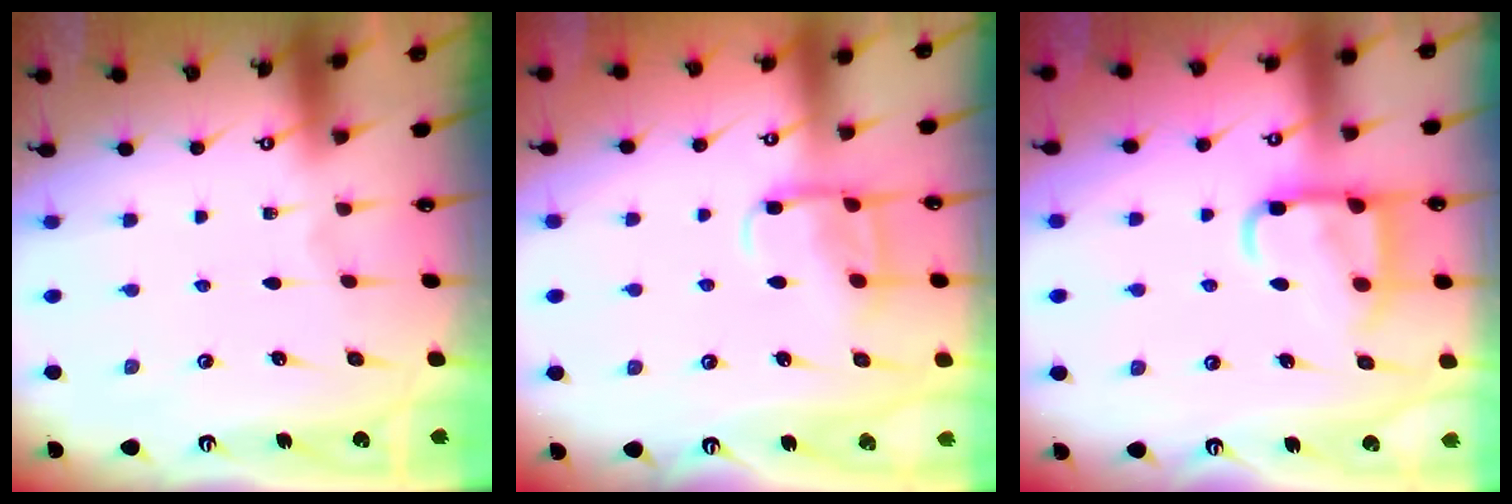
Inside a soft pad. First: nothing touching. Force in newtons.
{"total": 10.6, "press": 10.5, "slide": 1.1}
{"total": 12.0, "press": 11.9, "slide": 1.4}